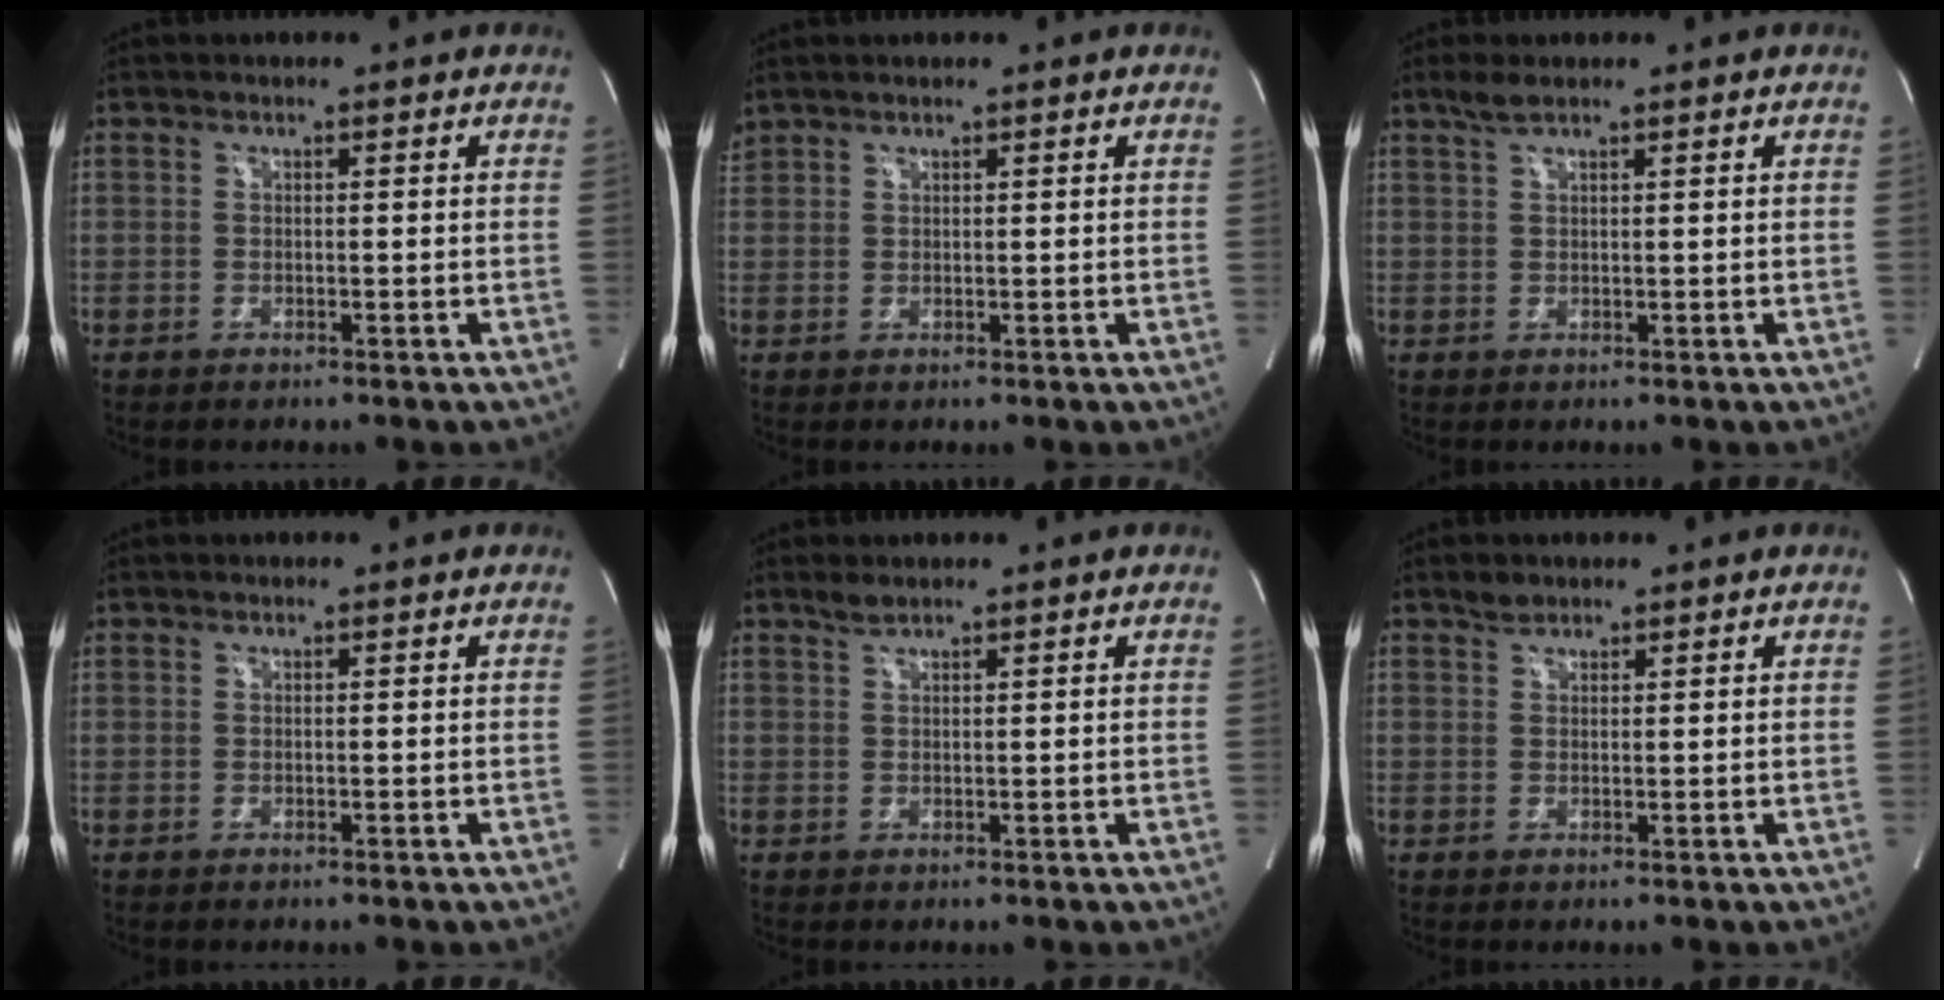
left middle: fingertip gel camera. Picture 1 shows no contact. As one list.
[{"total": 1.7, "force": [1.6, 0.4, 0.3], "torque": [-0.017, 0.019, 0.037]}, {"total": 2.0, "force": [1.6, 0.1, 1.1], "torque": [-0.033, 0.007, 0.036]}, {"total": 0.0}, {"total": 1.3, "force": [1.3, 0.1, 0.4], "torque": [-0.014, 0.003, 0.030]}, {"total": 1.6, "force": [1.4, 0.8, 0.3], "torque": [-0.011, 0.003, 0.027]}]